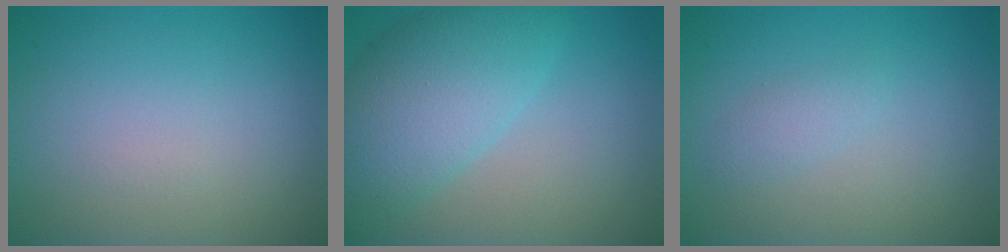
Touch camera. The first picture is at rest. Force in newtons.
{"total": 5.5, "press": 5.5, "slide": 0.4}
{"total": 1.2, "press": 1.2, "slide": 0.1}